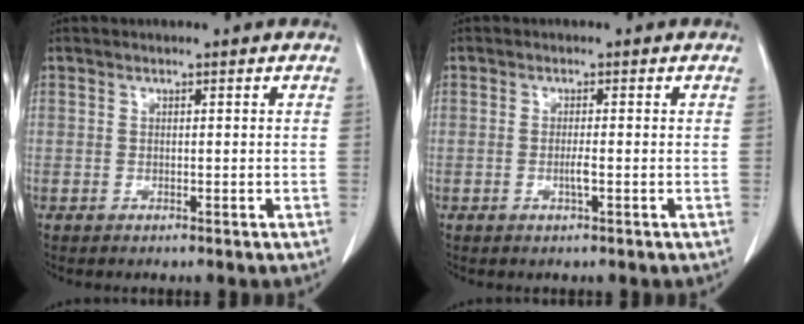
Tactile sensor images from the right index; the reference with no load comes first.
{"total": 1.5, "force": [-0.4, -0.1, 1.5], "torque": [-0.032, -0.003, -0.009]}